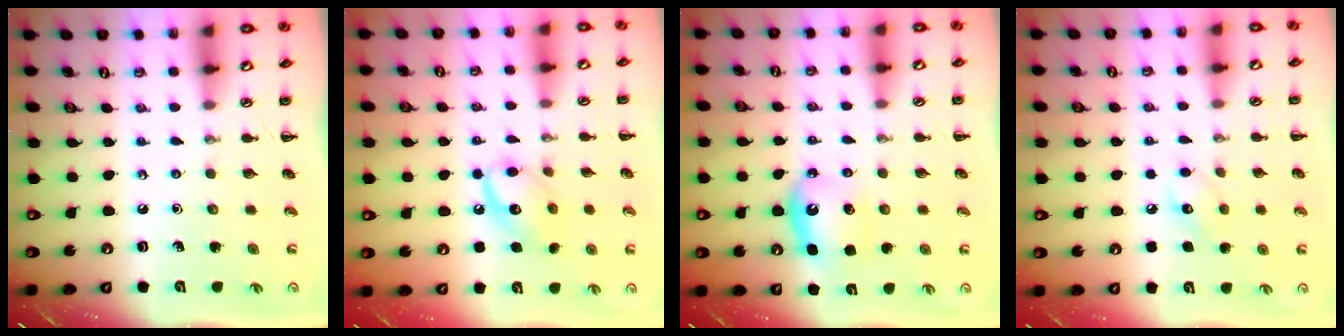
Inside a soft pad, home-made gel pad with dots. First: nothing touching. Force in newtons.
{"total": 10.7, "press": 10.7, "slide": 0.4}
{"total": 6.5, "press": 6.4, "slide": 1.1}
{"total": 7.9, "press": 7.7, "slide": 1.5}